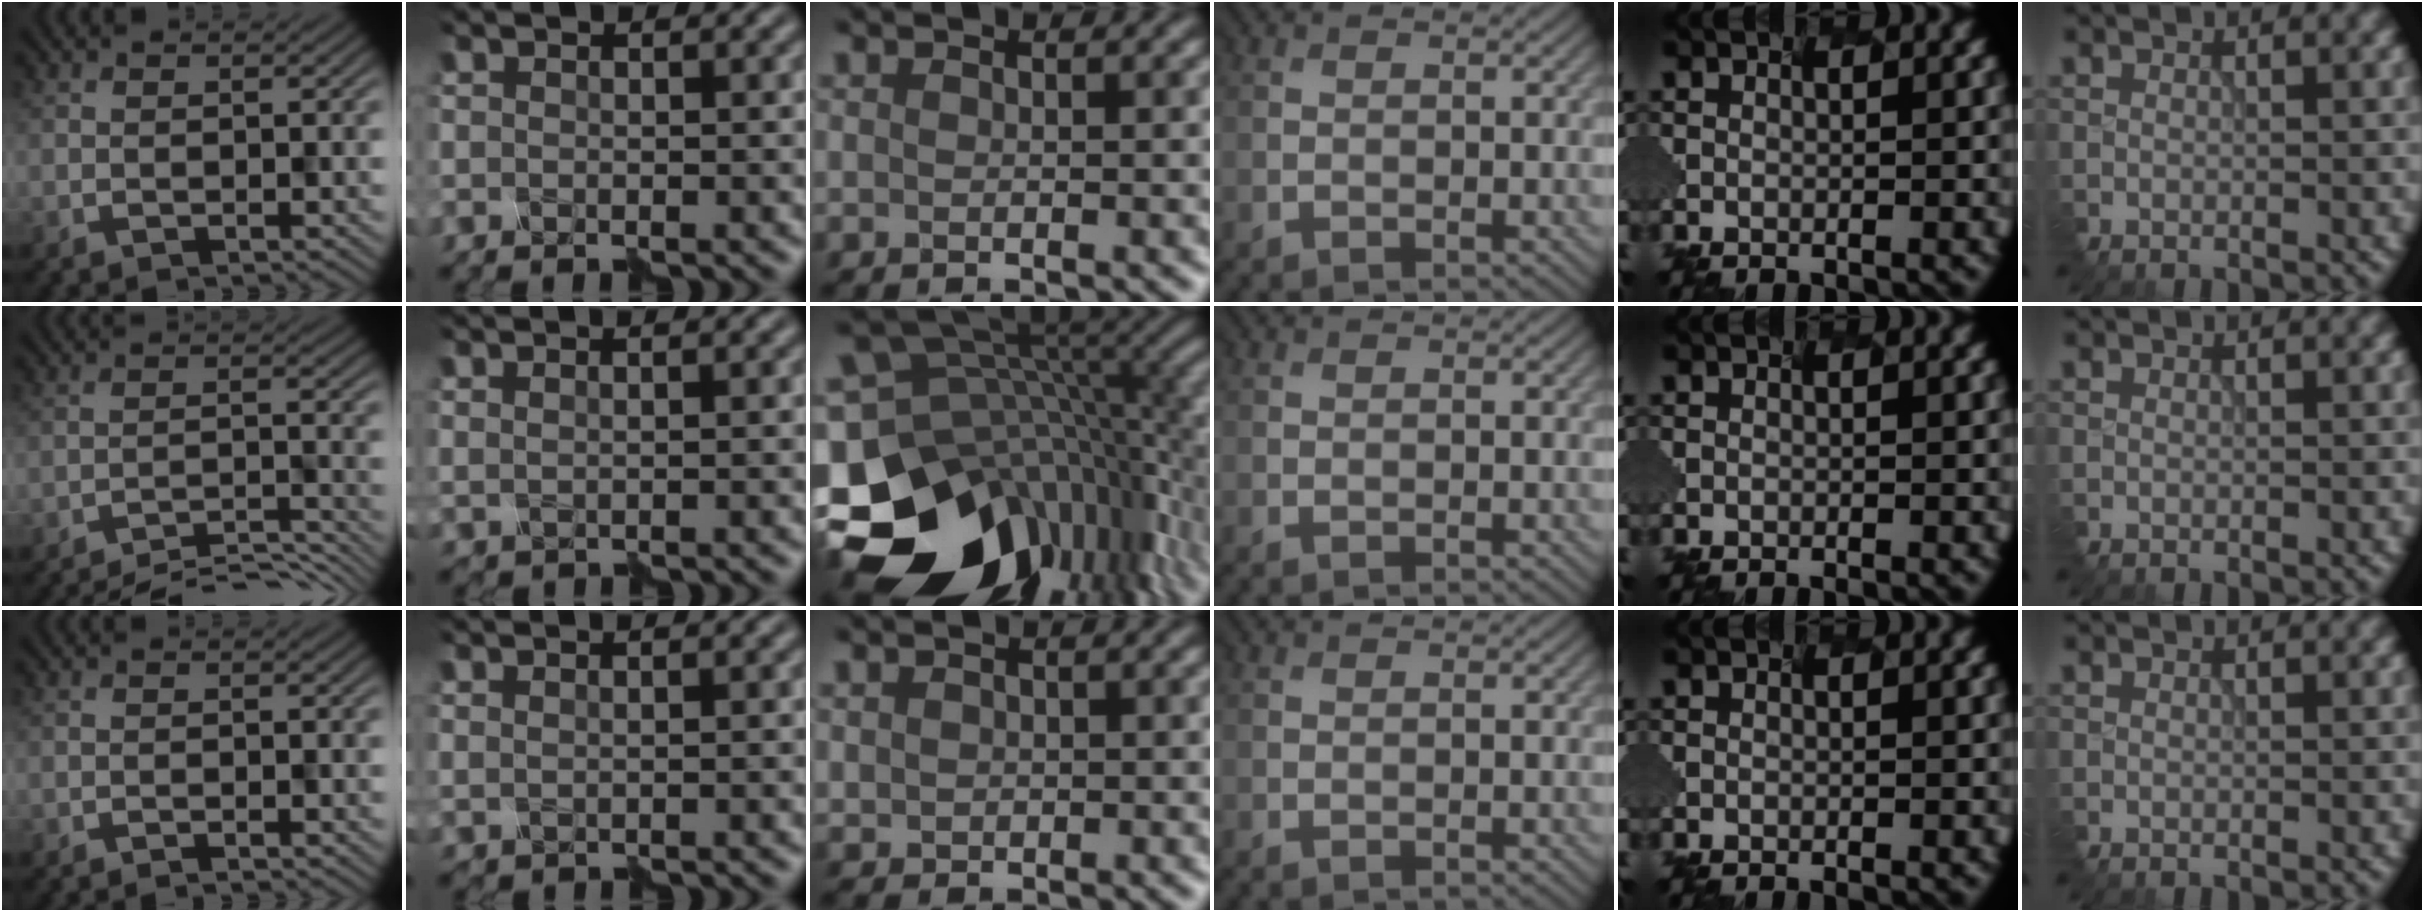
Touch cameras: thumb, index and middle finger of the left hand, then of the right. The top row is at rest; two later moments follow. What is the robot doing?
{"motion": "assemble", "object": "markers"}